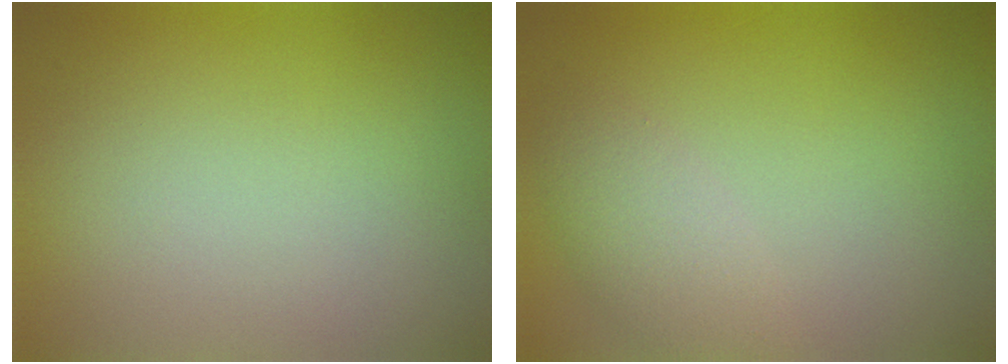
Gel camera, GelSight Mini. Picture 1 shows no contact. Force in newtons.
{"total": 2.6, "press": 2.6, "slide": 0.1}